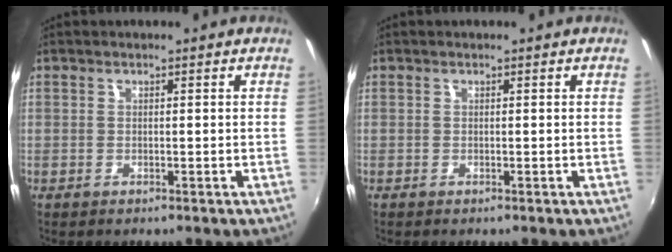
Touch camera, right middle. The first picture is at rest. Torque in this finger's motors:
{"motor_torque": [0.26, -0.03, 0.04, 0.01]}